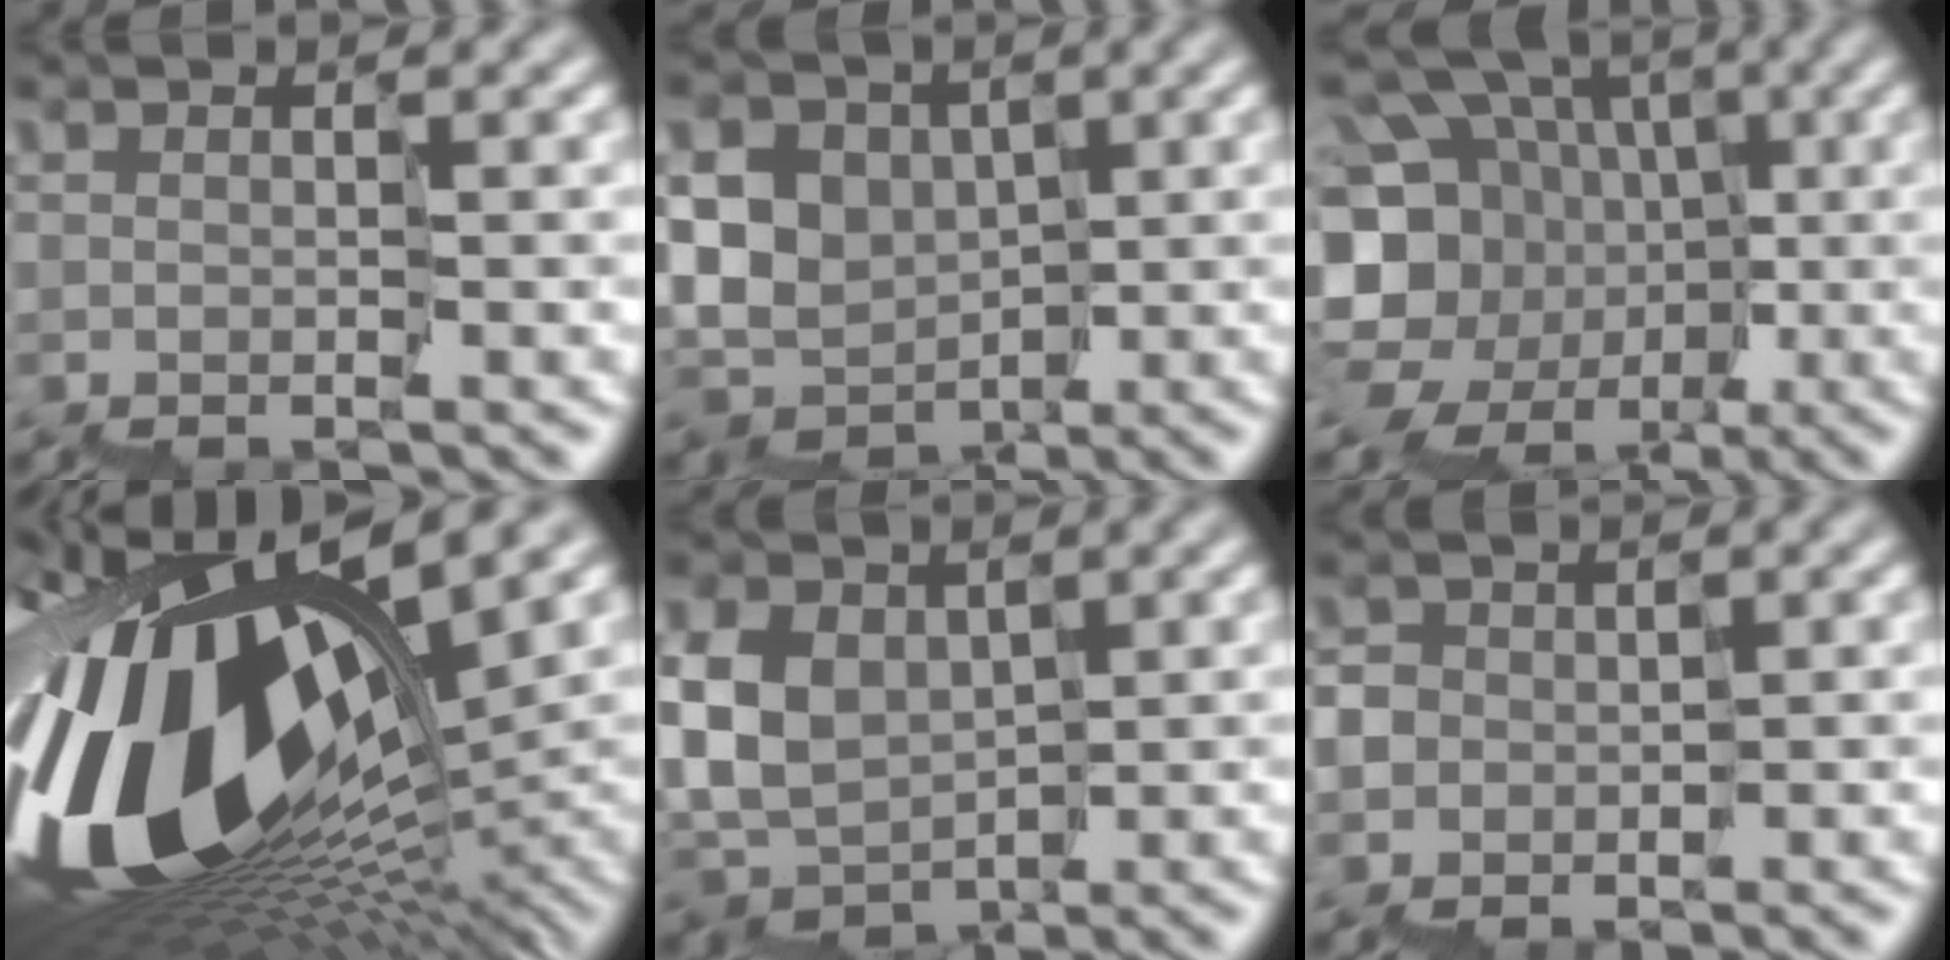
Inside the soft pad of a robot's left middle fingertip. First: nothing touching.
{"total": 6.6, "force": [0.7, 5.7, 3.4], "torque": [-0.041, 0.018, -0.008]}
{"total": 12.2, "force": [-2.0, 10.1, 6.5], "torque": [-0.123, -0.011, -0.035]}
{"total": 17.8, "force": [-0.3, 8.8, 15.5], "torque": [-0.335, -0.038, 0.014]}
{"total": 5.1, "force": [0.9, 4.1, 2.8], "torque": [-0.068, 0.018, 0.003]}
{"total": 3.9, "force": [-1.7, 3.5, 0.3], "torque": [0.002, 0.018, -0.051]}